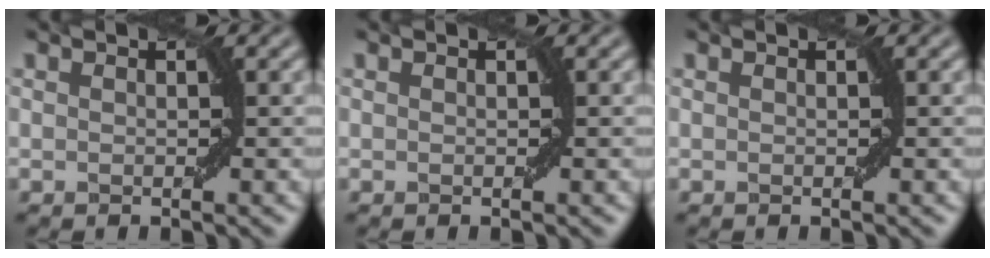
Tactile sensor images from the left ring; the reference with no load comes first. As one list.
[{"total": 0.0}, {"total": 0.0}]